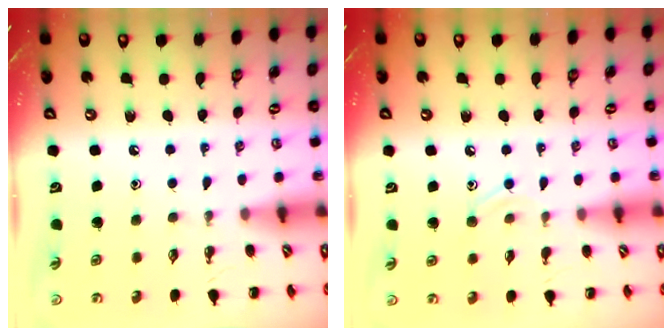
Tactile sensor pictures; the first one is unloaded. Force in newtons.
{"total": 7.5, "press": 7.1, "slide": 2.3}